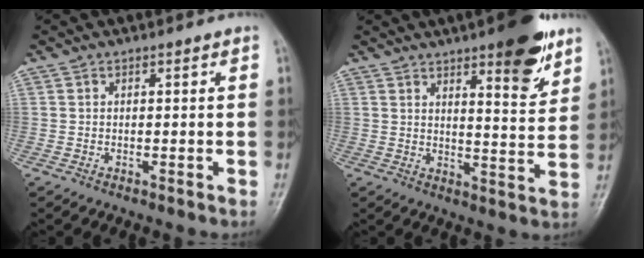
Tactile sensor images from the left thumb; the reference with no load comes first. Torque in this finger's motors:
{"motor_torque": [2.13, 0.73, 1.07, -0.95, 0.18]}